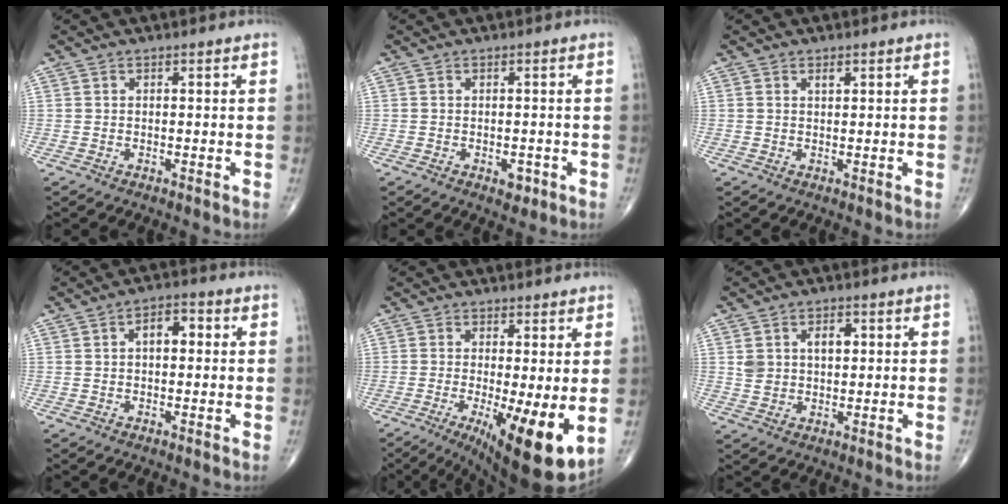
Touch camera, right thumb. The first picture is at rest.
{"total": 2.2, "force": [-0.9, 1.3, 1.5], "torque": [-0.011, 0.001, -0.010]}
{"total": 0.9, "force": [0.5, 0.4, 0.6], "torque": [-0.007, -0.003, 0.009]}
{"total": 4.8, "force": [0.8, 2.7, 3.8], "torque": [-0.049, 0.014, 0.006]}
{"total": 12.8, "force": [-2.6, 3.0, 12.1], "torque": [-0.186, -0.028, -0.031]}
{"total": 5.8, "force": [1.5, 3.9, 3.9], "torque": [-0.052, -0.001, 0.030]}